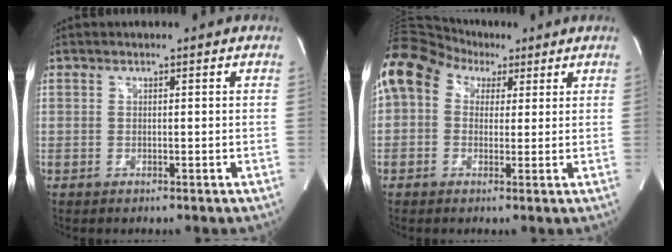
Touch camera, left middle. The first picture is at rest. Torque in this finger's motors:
{"motor_torque": [0.89, -0.62, 0.76, 0.17]}